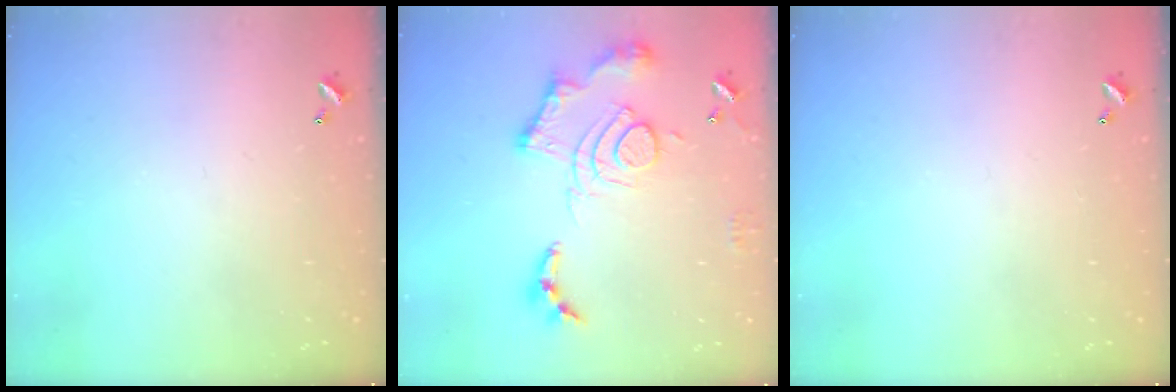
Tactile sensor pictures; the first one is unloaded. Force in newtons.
{"total": 16.5, "press": 16.4, "slide": 1.7}
{"total": 0.0}